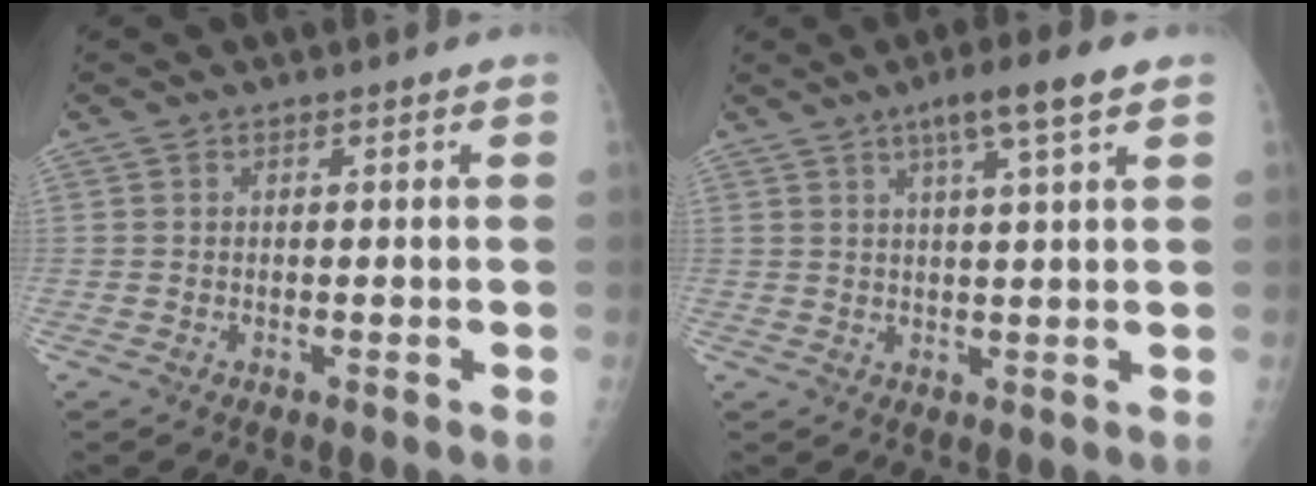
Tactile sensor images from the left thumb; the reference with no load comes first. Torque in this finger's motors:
{"motor_torque": [0.32, -0.08, 0.87, -0.24, -0.04]}